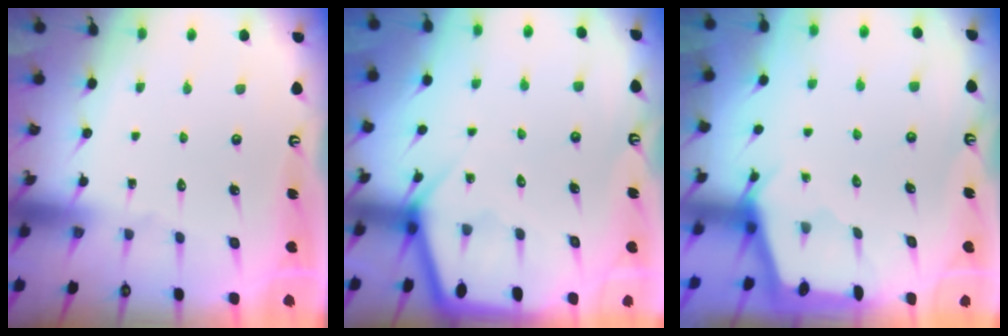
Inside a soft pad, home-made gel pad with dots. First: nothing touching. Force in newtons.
{"total": 4.2, "press": 4.1, "slide": 0.4}
{"total": 2.2, "press": 2.2, "slide": 0.3}